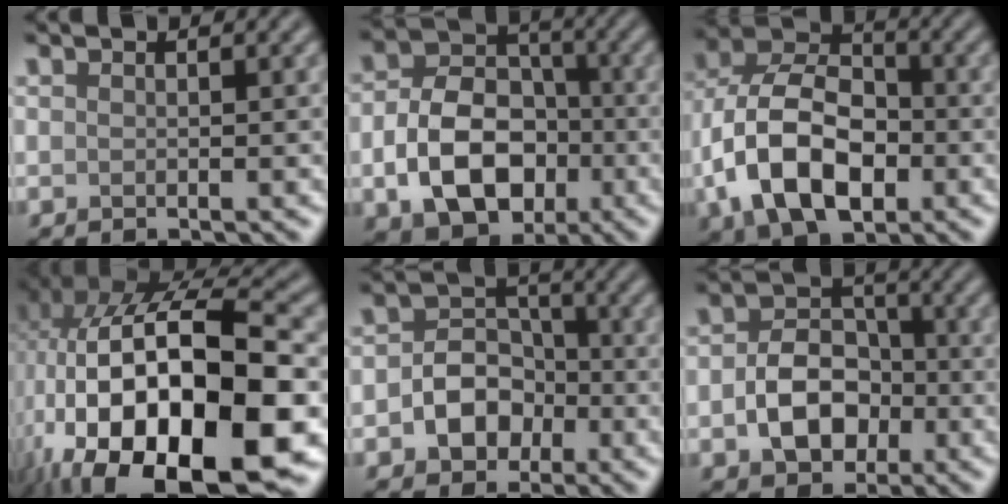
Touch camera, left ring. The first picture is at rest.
{"total": 8.9, "force": [-2.4, 6.4, 5.7], "torque": [-0.105, -0.005, -0.041]}
{"total": 11.2, "force": [-3.2, 7.1, 8.1], "torque": [-0.168, -0.001, -0.072]}
{"total": 20.2, "force": [-4.3, 9.8, 17.1], "torque": [-0.287, -0.039, -0.045]}
{"total": 4.8, "force": [-1.5, 3.7, 2.5], "torque": [-0.021, 0.003, -0.031]}
{"total": 5.7, "force": [-1.5, 4.2, 3.5], "torque": [-0.057, -0.002, -0.024]}